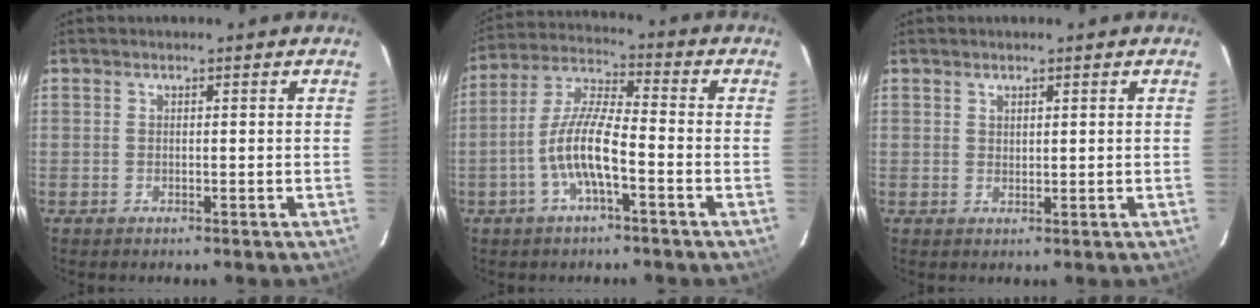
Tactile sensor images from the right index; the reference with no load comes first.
{"total": 9.9, "force": [-3.9, 2.1, 8.9], "torque": [-0.190, 0.005, -0.076]}
{"total": 1.1, "force": [0.9, 0.6, 0.4], "torque": [-0.004, 0.001, 0.016]}